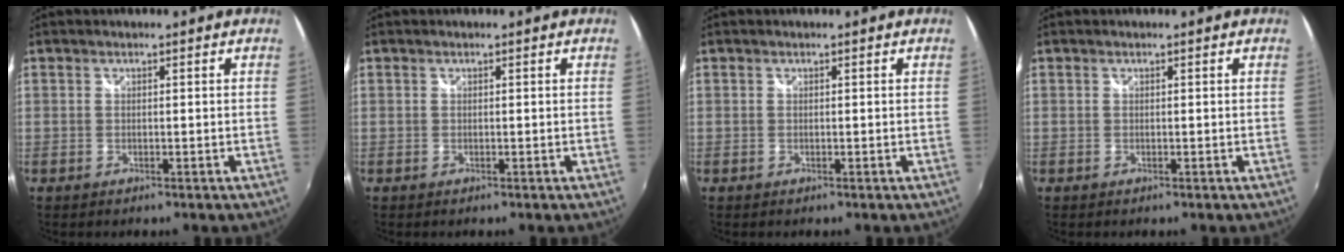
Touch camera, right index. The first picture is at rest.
{"total": 0.0}
{"total": 0.0}
{"total": 0.0}